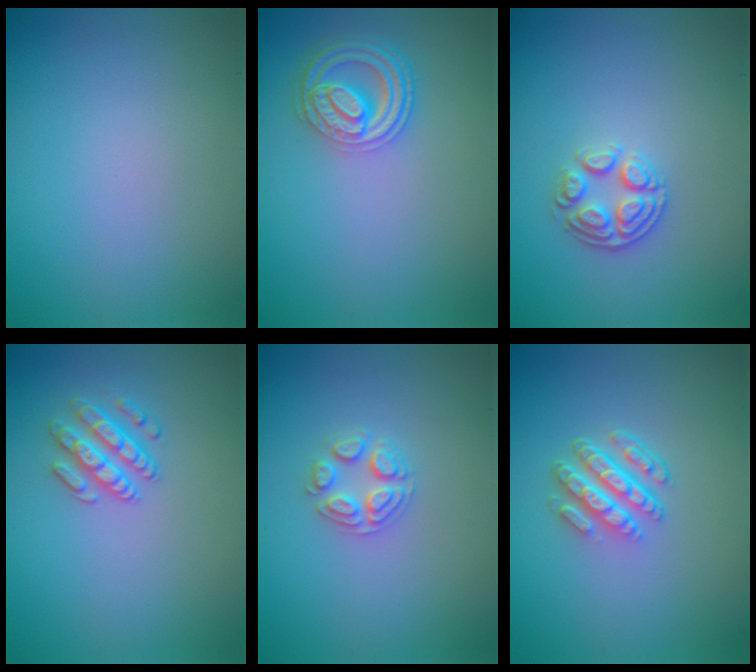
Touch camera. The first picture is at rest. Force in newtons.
{"total": 4.5, "press": 3.5, "slide": 2.7}
{"total": 2.8, "press": 2.6, "slide": 1.2}
{"total": 2.5, "press": 2.4, "slide": 0.5}
{"total": 2.5, "press": 2.5, "slide": 0.3}
{"total": 4.7, "press": 3.3, "slide": 3.3}